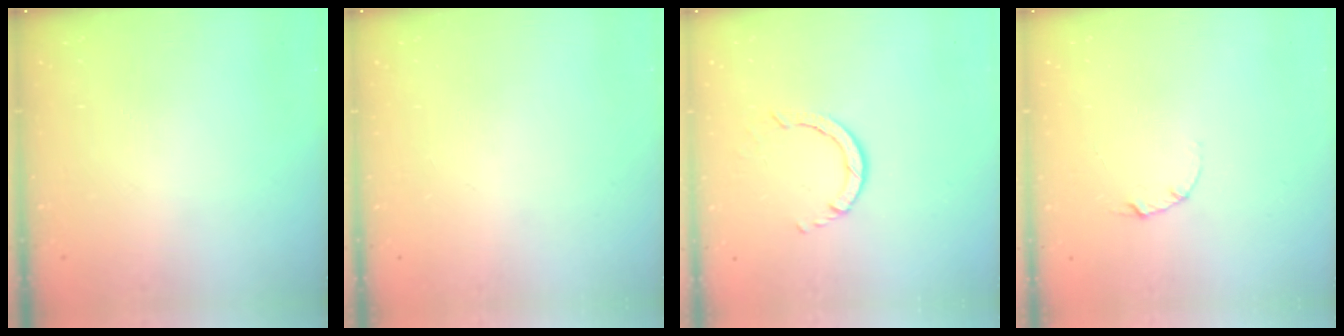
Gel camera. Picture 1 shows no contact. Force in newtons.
{"total": 0.0}
{"total": 3.0, "press": 3.0, "slide": 0.4}
{"total": 2.1, "press": 2.1, "slide": 0.1}